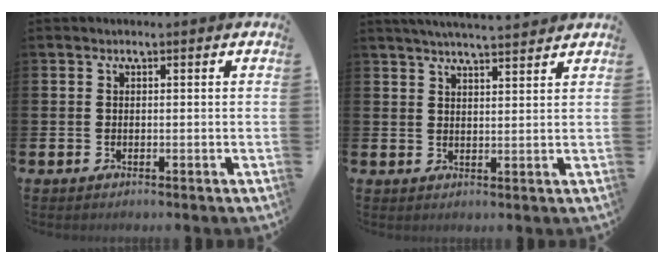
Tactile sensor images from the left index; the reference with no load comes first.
{"total": 4.3, "force": [4.2, -0.3, 0.8], "torque": [-0.024, -0.016, 0.075]}